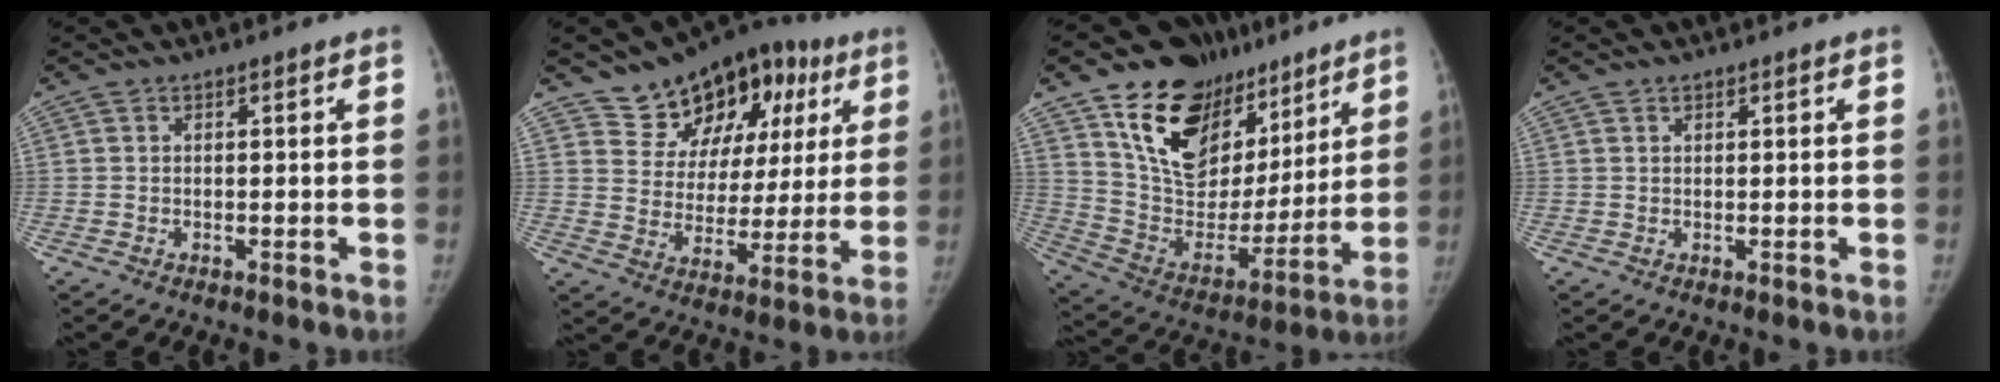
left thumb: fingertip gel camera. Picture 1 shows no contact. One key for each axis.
{"total": 18.0, "fx": 9.6, "fy": 11.8, "fz": 9.6, "tx": -0.079, "ty": -0.012, "tz": 0.148}
{"total": 25.3, "fx": 15.1, "fy": 15.6, "fz": 13.0, "tx": -0.168, "ty": -0.046, "tz": 0.261}
{"total": 0.6, "fx": 0.4, "fy": 0.4, "fz": 0.2, "tx": 0.000, "ty": -0.002, "tz": 0.006}